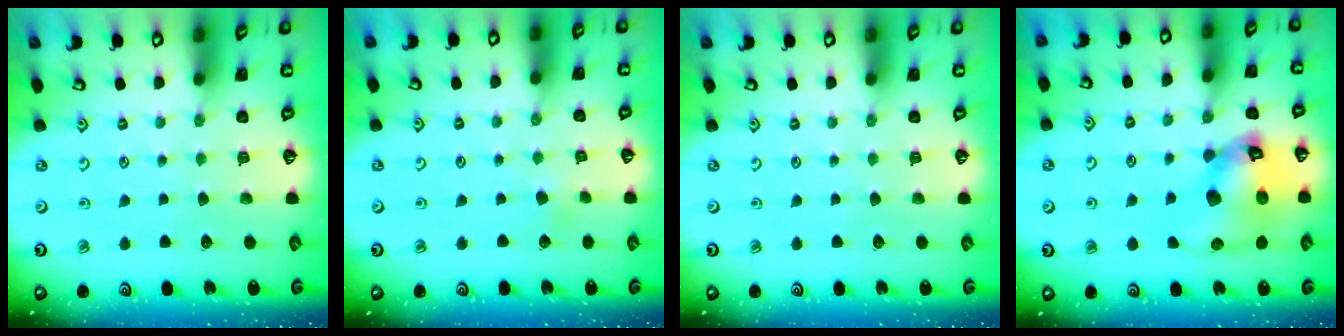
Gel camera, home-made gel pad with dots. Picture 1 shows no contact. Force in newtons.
{"total": 2.1, "press": 2.0, "slide": 0.6}
{"total": 0.0}
{"total": 17.4, "press": 17.2, "slide": 2.5}